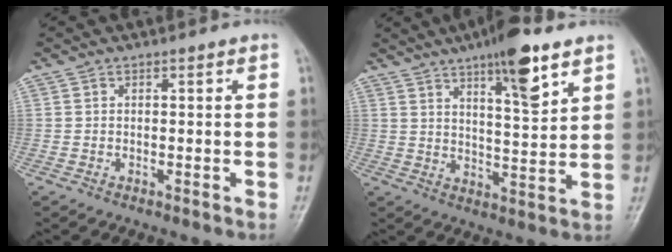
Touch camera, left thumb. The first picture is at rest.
{"total": 9.4, "force": [5.6, 2.2, 7.3], "torque": [-0.101, -0.029, 0.086]}